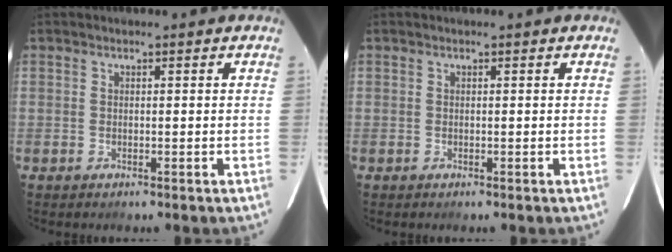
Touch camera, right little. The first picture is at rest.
{"total": 0.0}